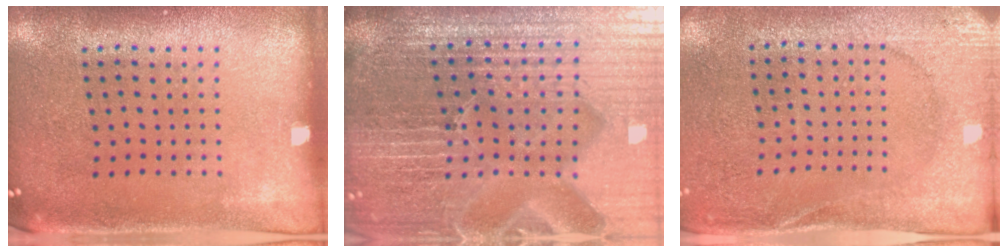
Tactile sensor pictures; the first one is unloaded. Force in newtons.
{"total": 7.1, "press": 6.2, "slide": 3.4}
{"total": 2.6, "press": 2.5, "slide": 0.6}